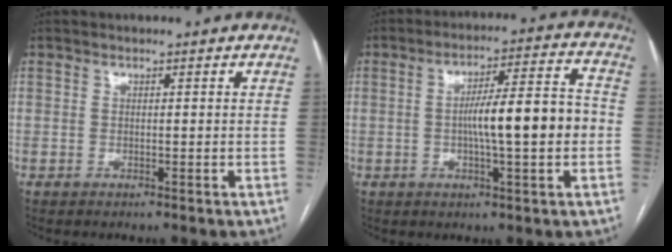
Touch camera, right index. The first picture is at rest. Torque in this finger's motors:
{"motor_torque": [1.43, -0.24, 0.77, 0.18]}